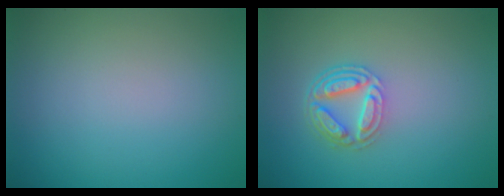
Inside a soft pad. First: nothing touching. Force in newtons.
{"total": 4.0, "press": 3.1, "slide": 2.6}